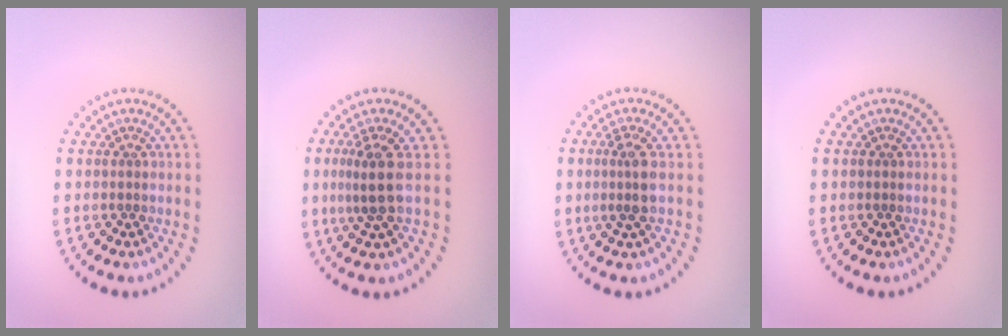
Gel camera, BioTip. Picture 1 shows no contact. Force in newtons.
{"total": 2.8, "press": 2.1, "slide": 1.8}
{"total": 2.1, "press": 1.8, "slide": 1.1}
{"total": 0.0}